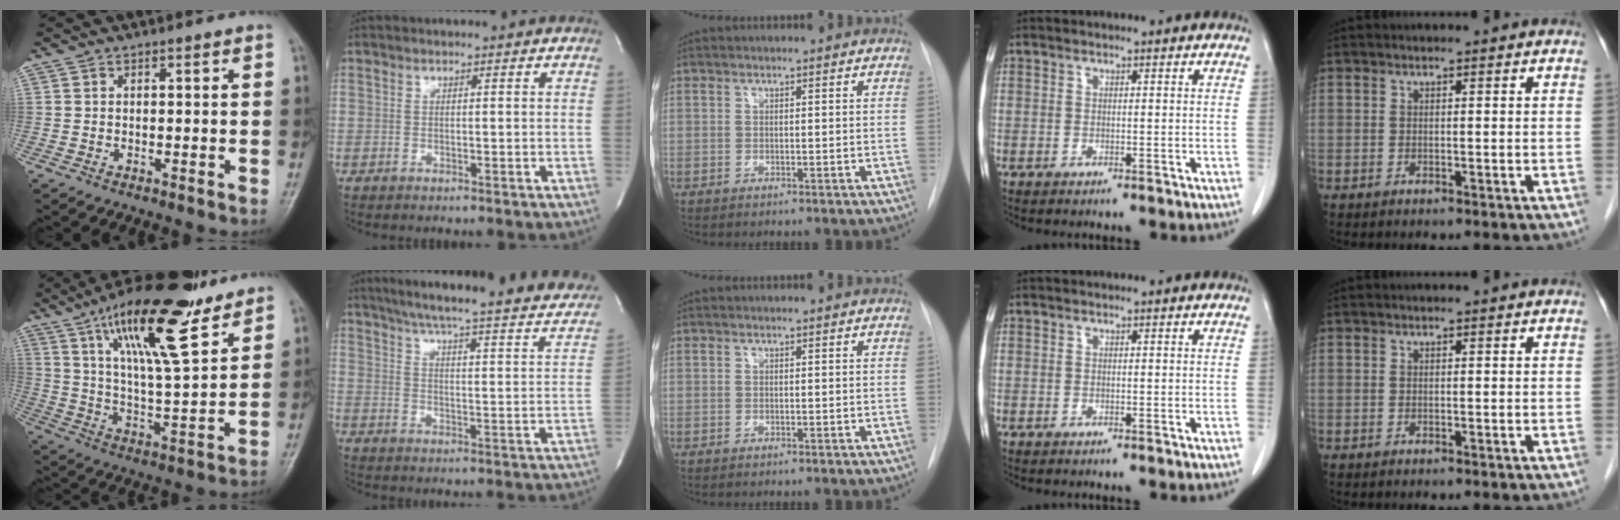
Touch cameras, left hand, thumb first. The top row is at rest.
{"thumb": {"total": 20.4, "force": [12.5, 5.6, 15.1], "torque": [-0.230, -0.052, 0.216]}, "index": {"total": 30.3, "force": [25.9, 3.5, 15.3], "torque": [-0.223, -0.055, 0.309]}}